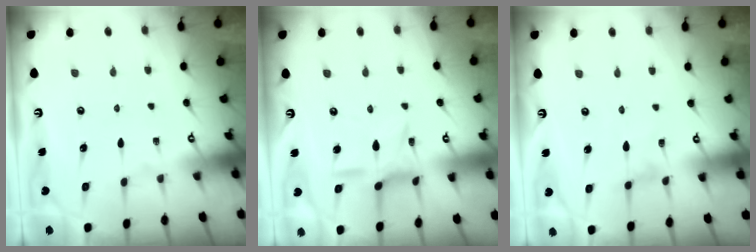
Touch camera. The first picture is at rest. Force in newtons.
{"total": 8.5, "press": 8.5, "slide": 0.7}
{"total": 0.0}